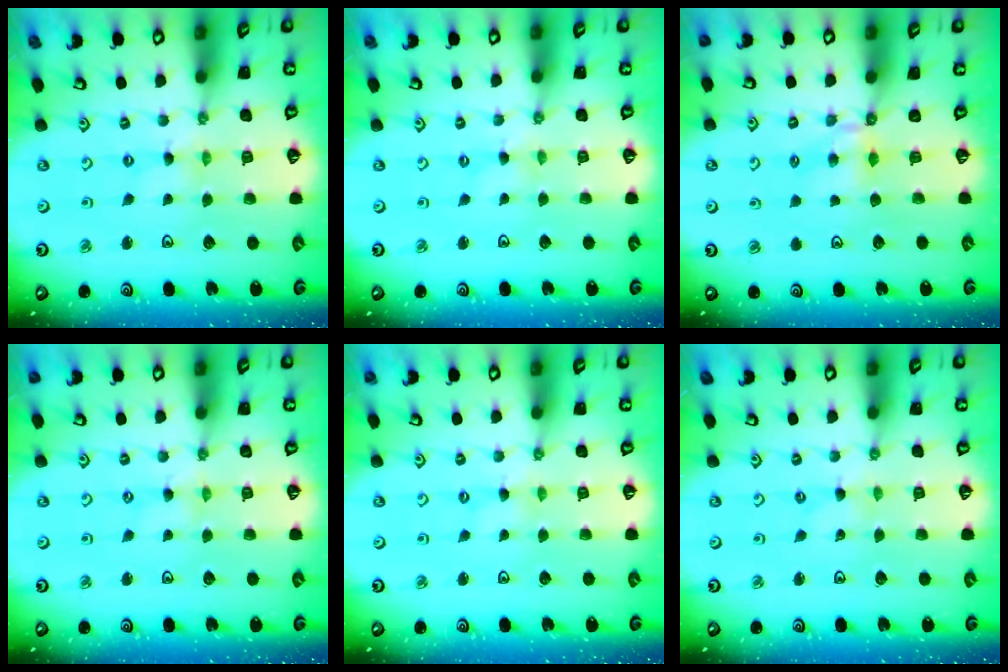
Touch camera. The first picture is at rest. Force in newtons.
{"total": 0.0}
{"total": 5.2, "press": 5.1, "slide": 1.0}
{"total": 0.0}
{"total": 0.0}
{"total": 0.0}